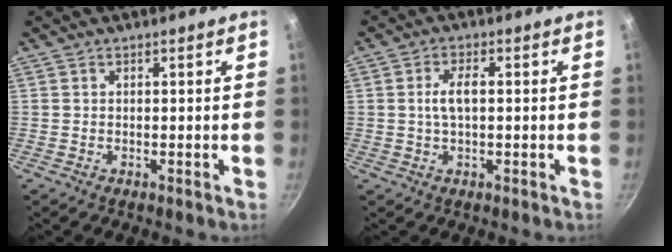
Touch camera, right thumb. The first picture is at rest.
{"total": 4.2, "force": [0.3, 1.9, 3.8], "torque": [-0.076, 0.011, 0.004]}